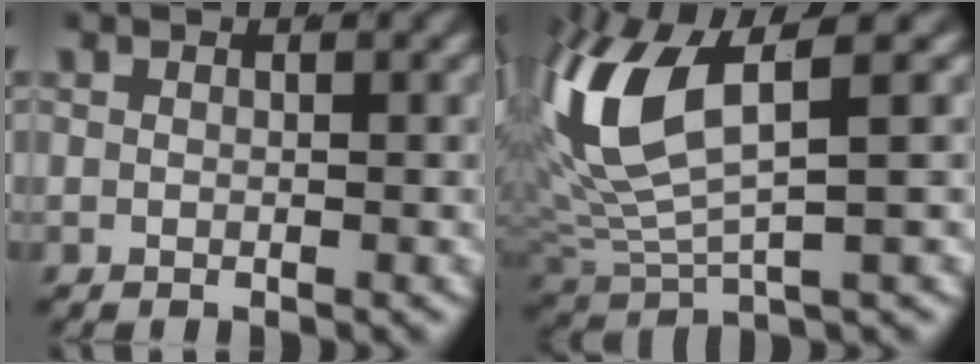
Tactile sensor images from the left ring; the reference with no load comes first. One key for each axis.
{"total": 8.4, "fx": 1.7, "fy": 4.5, "fz": 6.9, "tx": -0.173, "ty": -0.012, "tz": 0.044}